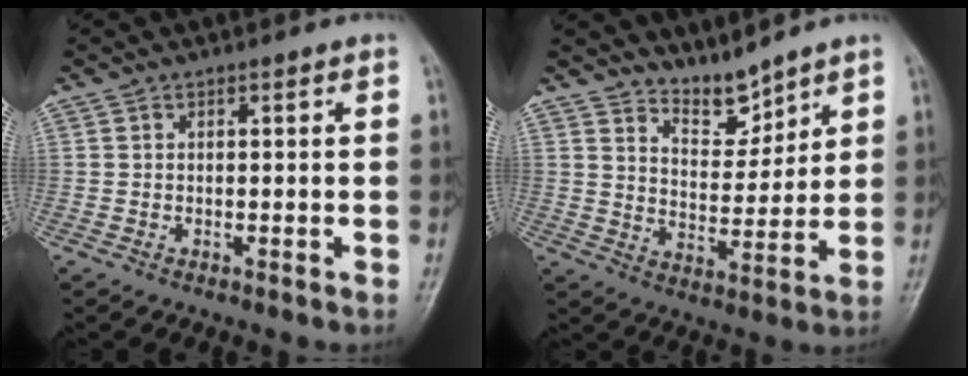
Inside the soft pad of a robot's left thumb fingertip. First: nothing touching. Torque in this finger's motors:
{"motor_torque": [-0.13, -0.24, -0.50, -0.44, 0.02]}